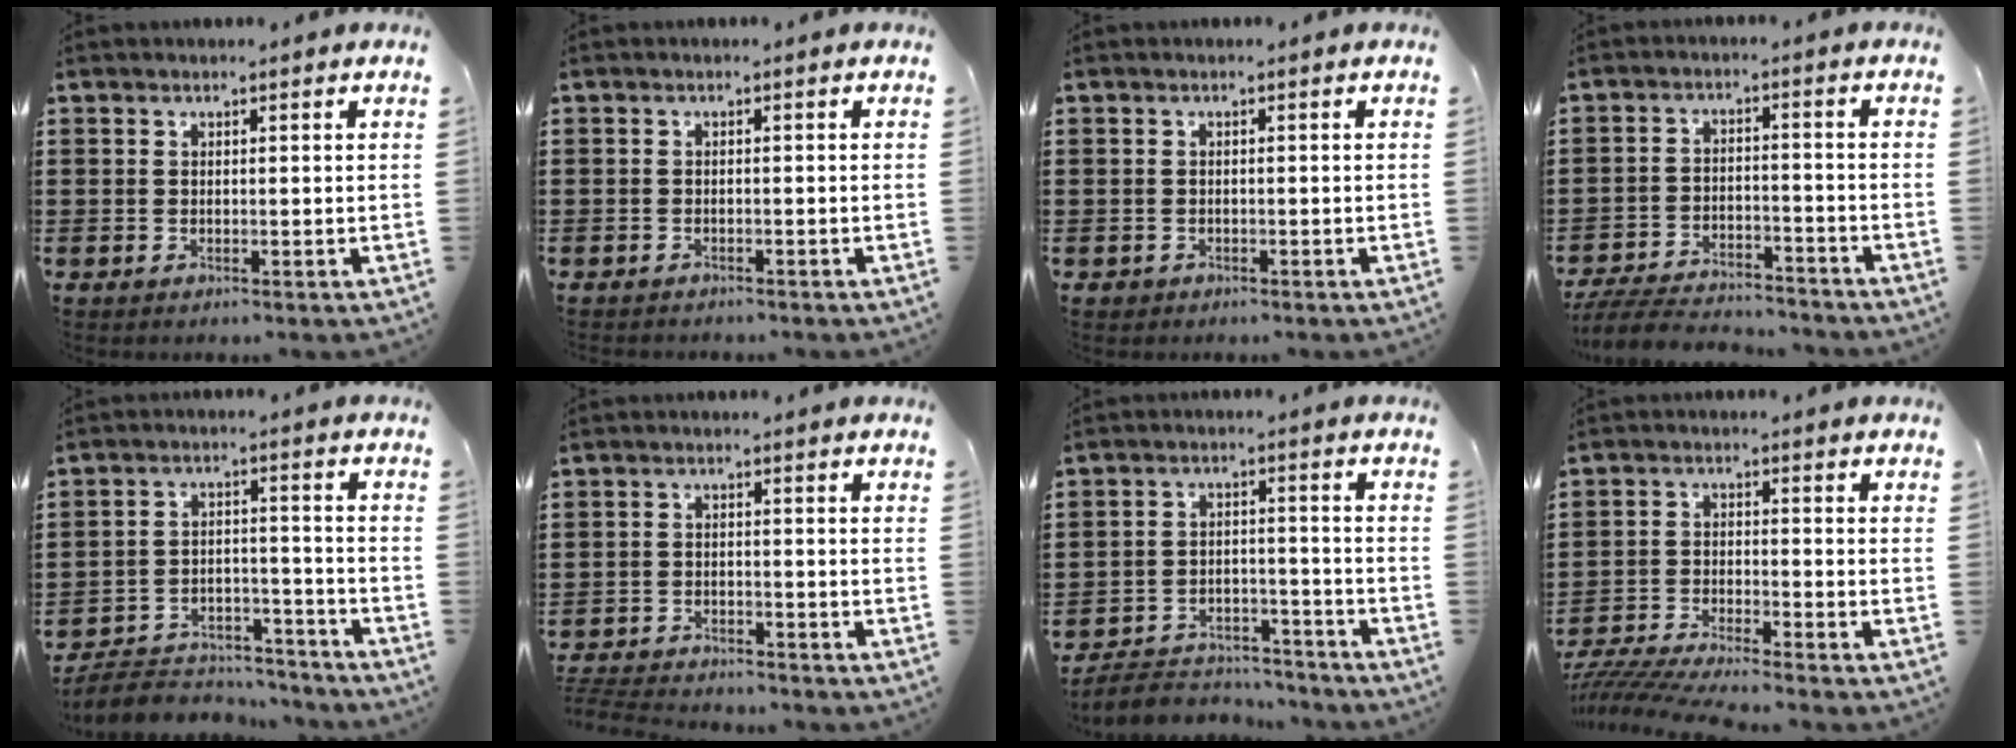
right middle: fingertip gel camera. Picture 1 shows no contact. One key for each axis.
{"total": 0.8, "fx": -0.8, "fy": 0.2, "fz": -0.1, "tx": 0.000, "ty": 0.004, "tz": -0.018}
{"total": 0.8, "fx": -0.5, "fy": 0.6, "fz": 0.0, "tx": -0.001, "ty": 0.005, "tz": -0.013}
{"total": 6.2, "fx": -6.0, "fy": 1.0, "fz": 1.3, "tx": -0.034, "ty": 0.009, "tz": -0.121}
{"total": 7.0, "fx": -6.7, "fy": 1.5, "fz": 1.3, "tx": -0.026, "ty": 0.017, "tz": -0.135}
{"total": 3.6, "fx": -3.6, "fy": 0.4, "fz": 0.2, "tx": -0.013, "ty": 0.000, "tz": -0.080}
{"total": 5.6, "fx": -5.4, "fy": 1.2, "fz": 0.6, "tx": -0.016, "ty": 0.013, "tz": -0.111}
{"total": 5.7, "fx": -5.5, "fy": 0.0, "fz": 1.3, "tx": -0.040, "ty": -0.010, "tz": -0.115}